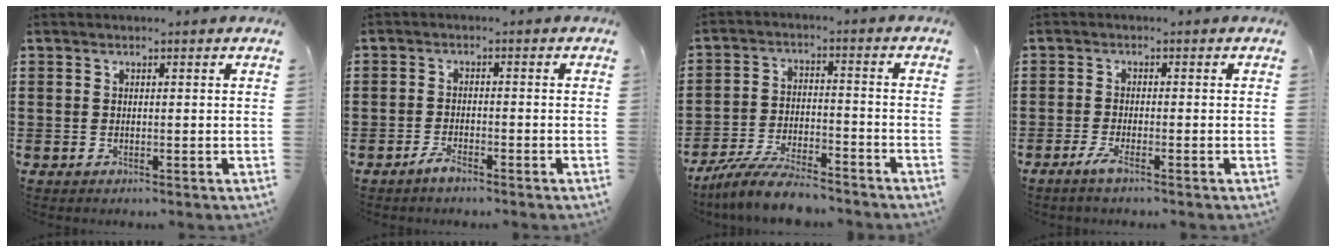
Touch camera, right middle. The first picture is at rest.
{"total": 2.2, "force": [-1.9, 0.6, 0.9], "torque": [-0.025, 0.000, -0.038]}
{"total": 7.8, "force": [-7.0, 1.1, 3.1], "torque": [-0.062, 0.009, -0.135]}
{"total": 2.6, "force": [-1.6, 0.3, 2.0], "torque": [-0.047, -0.005, -0.034]}